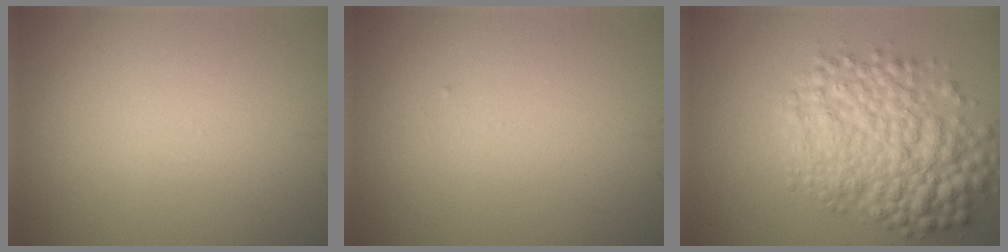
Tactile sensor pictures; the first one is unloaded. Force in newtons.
{"total": 0.0}
{"total": 8.1, "press": 8.1, "slide": 0.2}